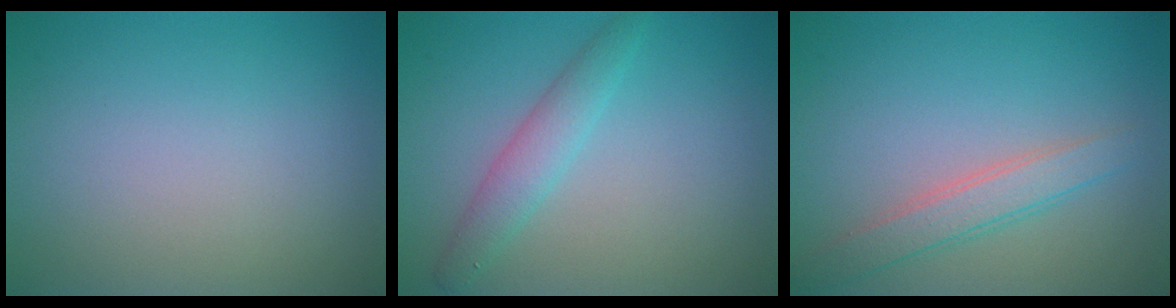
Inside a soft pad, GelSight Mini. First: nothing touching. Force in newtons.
{"total": 2.6, "press": 2.6, "slide": 0.1}
{"total": 2.8, "press": 2.8, "slide": 0.1}